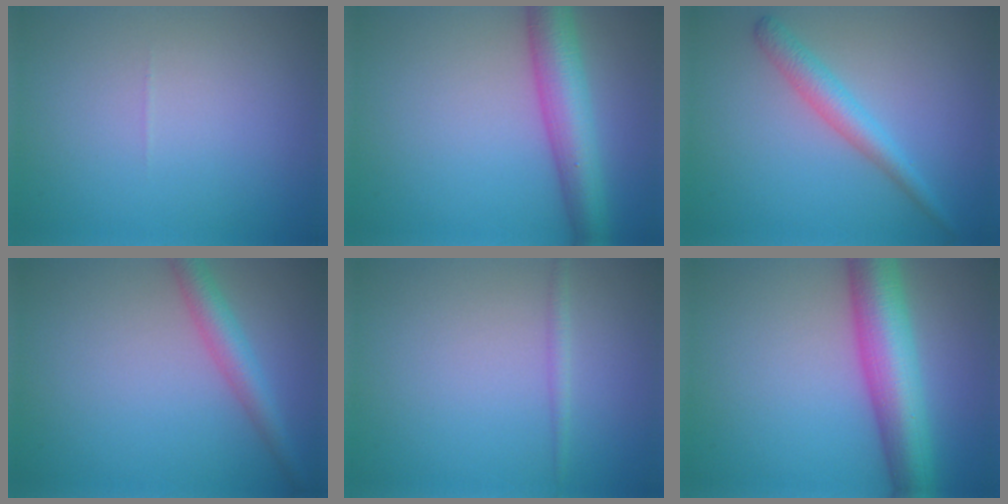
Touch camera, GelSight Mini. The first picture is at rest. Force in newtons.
{"total": 6.3, "press": 6.3, "slide": 0.2}
{"total": 2.7, "press": 2.7, "slide": 0.1}
{"total": 3.3, "press": 3.3, "slide": 0.1}
{"total": 1.0, "press": 1.0, "slide": 0.0}
{"total": 8.7, "press": 8.7, "slide": 0.2}